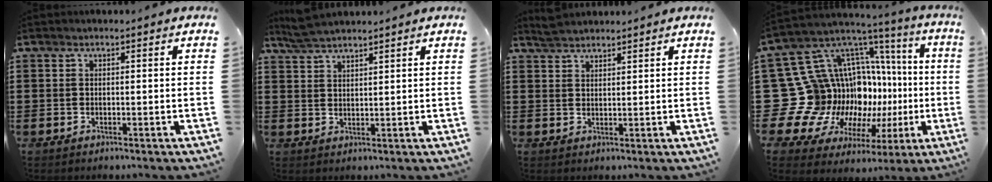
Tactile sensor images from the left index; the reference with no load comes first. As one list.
[{"total": 3.7, "force": [3.5, 0.5, 1.2], "torque": [-0.033, -0.003, 0.067]}, {"total": 3.2, "force": [3.2, 0.4, 0.3], "torque": [-0.013, -0.003, 0.062]}, {"total": 18.4, "force": [-1.2, 16.2, 8.6], "torque": [-0.190, -0.066, 0.049]}]